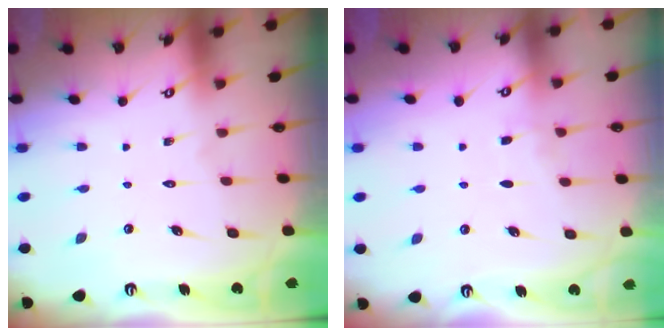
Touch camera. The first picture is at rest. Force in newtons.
{"total": 4.3, "press": 4.3, "slide": 0.5}